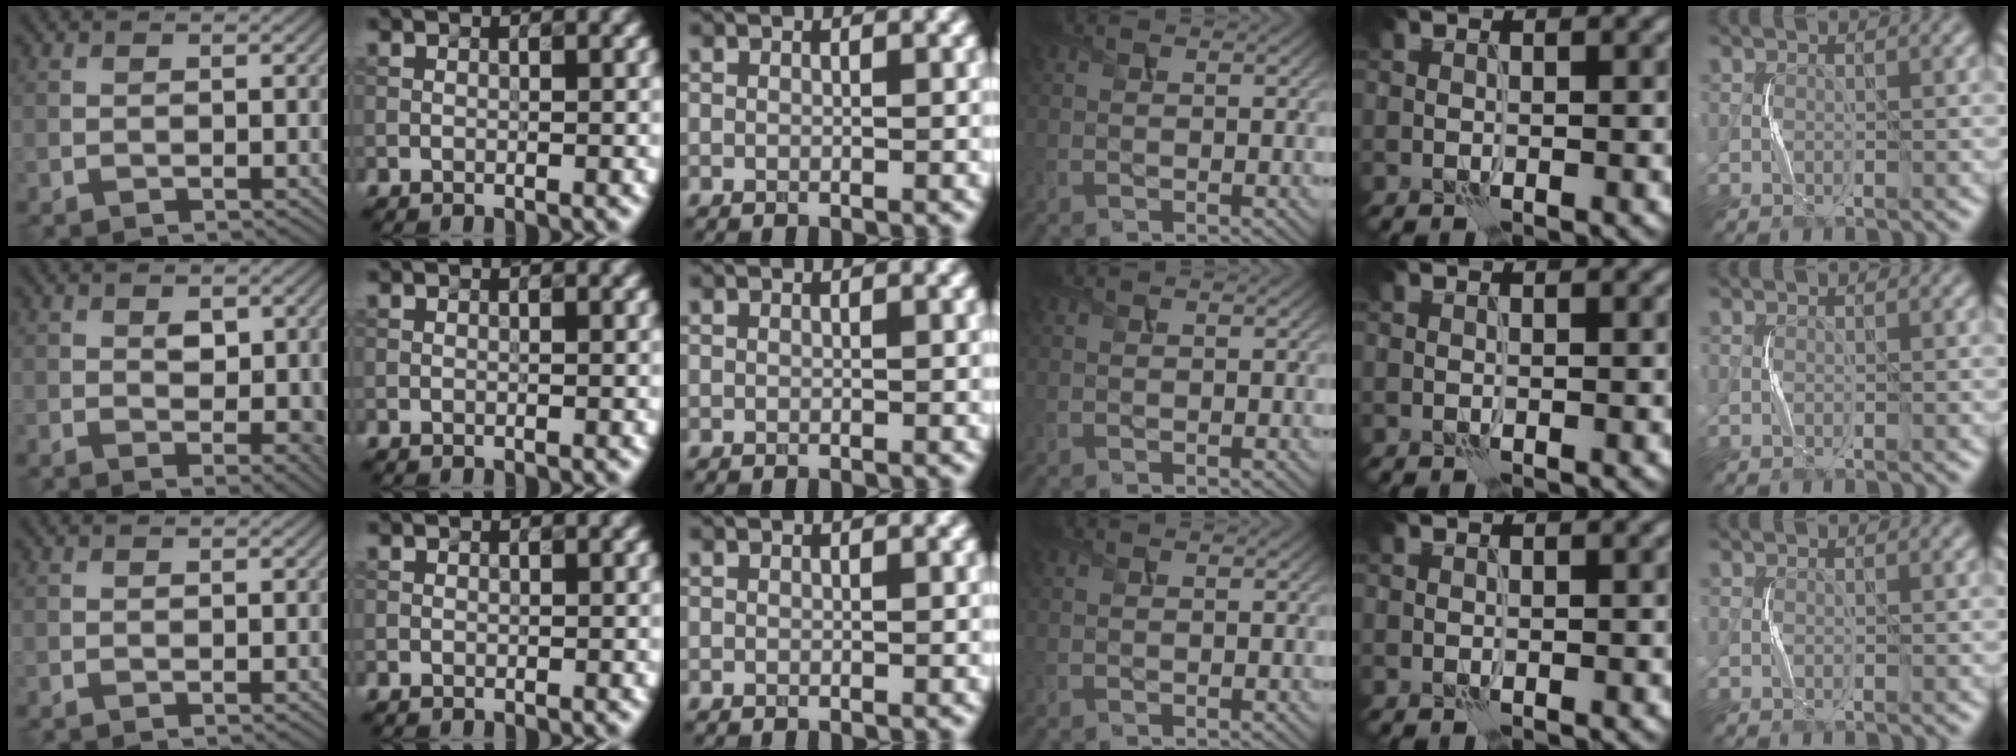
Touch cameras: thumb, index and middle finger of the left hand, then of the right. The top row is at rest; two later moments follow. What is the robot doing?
{"motion": "squeeze", "object": "stress ball aka squeeze ball"}